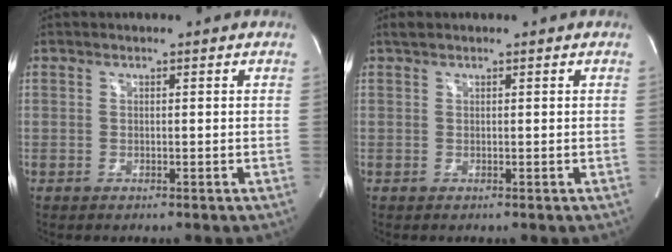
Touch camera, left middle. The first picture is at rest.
{"total": 0.9, "force": [0.8, 0.2, 0.4], "torque": [-0.016, 0.012, 0.017]}